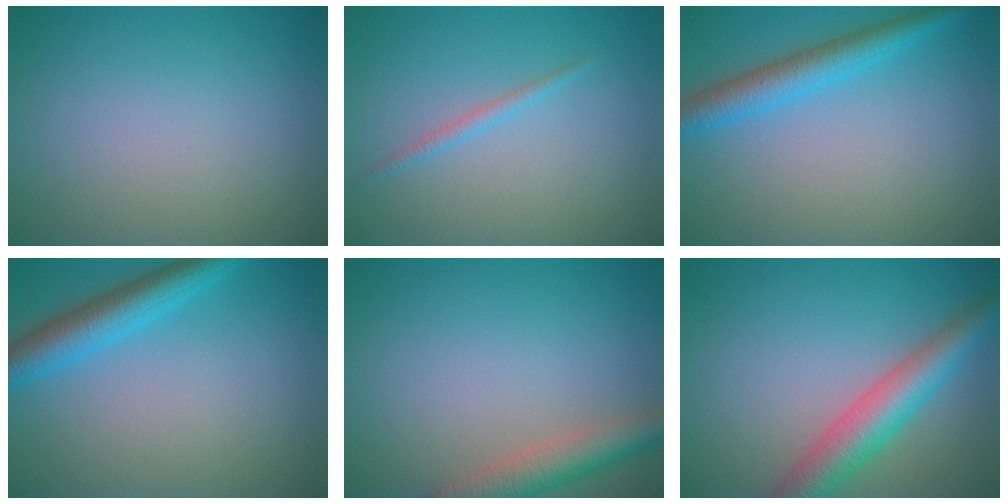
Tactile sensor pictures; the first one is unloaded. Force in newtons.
{"total": 1.0, "press": 1.0, "slide": 0.1}
{"total": 3.9, "press": 3.9, "slide": 0.2}
{"total": 4.5, "press": 4.5, "slide": 0.4}
{"total": 4.1, "press": 4.0, "slide": 0.3}
{"total": 5.7, "press": 5.7, "slide": 0.3}